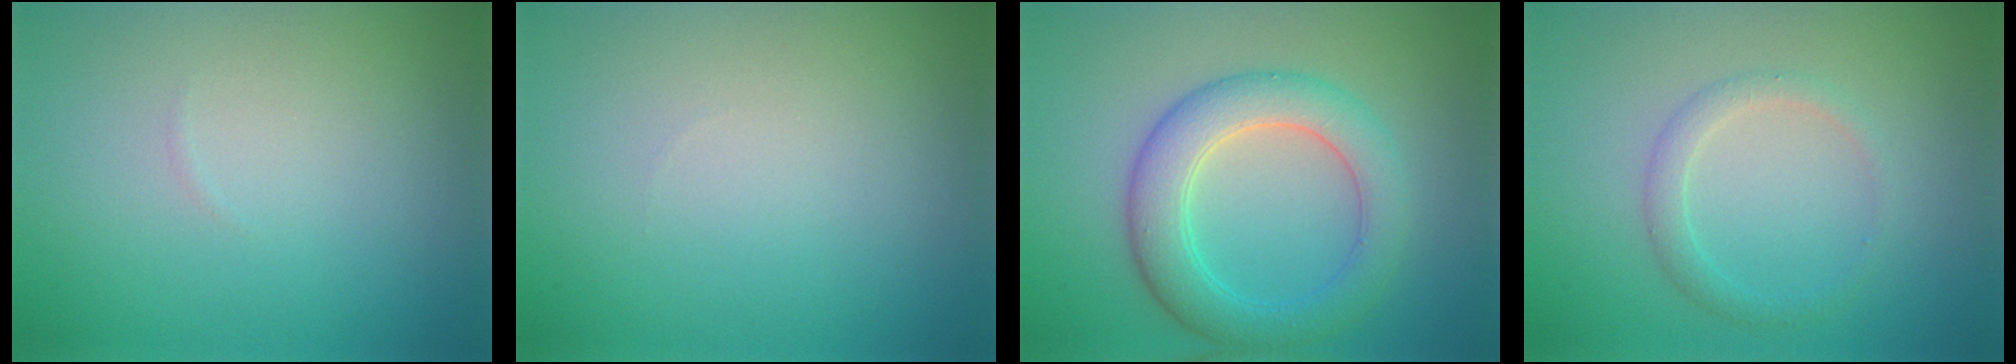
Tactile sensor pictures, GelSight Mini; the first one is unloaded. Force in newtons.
{"total": 0.0}
{"total": 4.4, "press": 4.4, "slide": 0.0}
{"total": 1.7, "press": 1.7, "slide": 0.0}